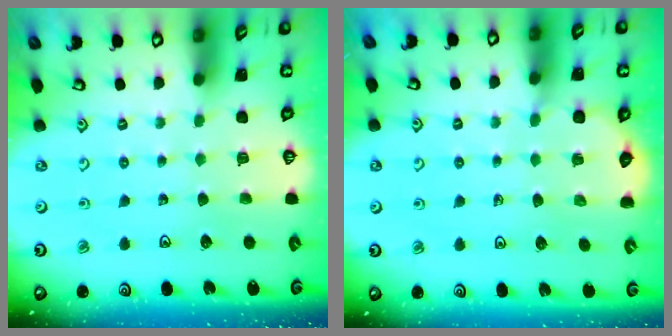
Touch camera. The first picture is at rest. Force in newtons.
{"total": 3.4, "press": 3.3, "slide": 0.6}